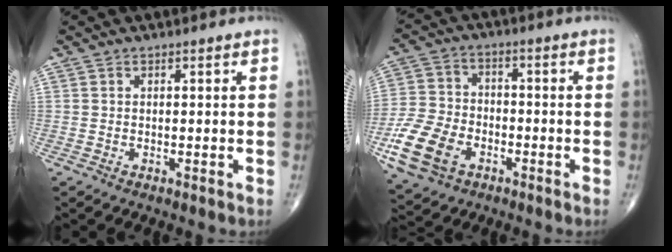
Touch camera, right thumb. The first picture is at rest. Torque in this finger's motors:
{"motor_torque": [2.57, 2.44, 1.22, -0.57, 0.15]}